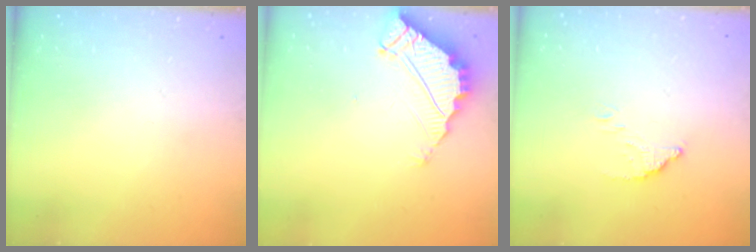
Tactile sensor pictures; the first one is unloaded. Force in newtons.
{"total": 5.1, "press": 5.1, "slide": 0.2}
{"total": 4.9, "press": 4.9, "slide": 0.1}